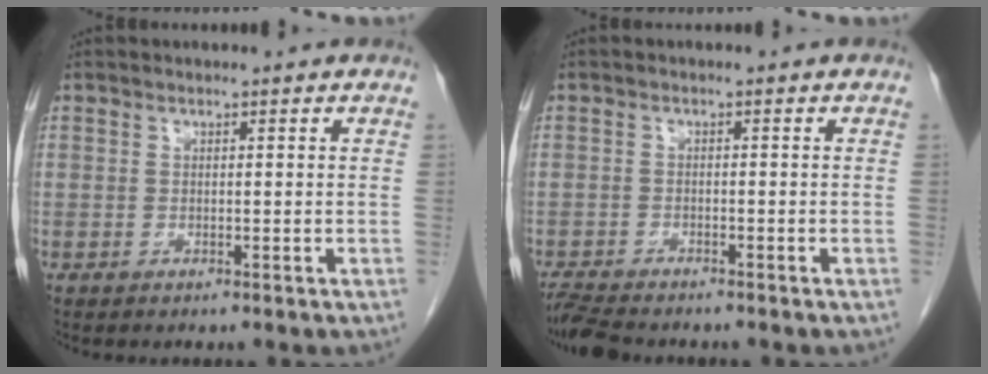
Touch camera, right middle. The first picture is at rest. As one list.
[{"total": 5.3, "force": [-4.9, 0.8, 2.0], "torque": [-0.037, -0.015, -0.084]}]